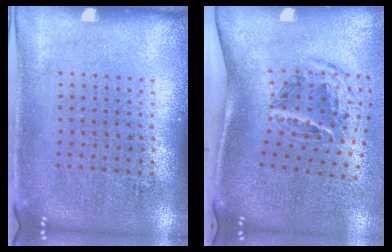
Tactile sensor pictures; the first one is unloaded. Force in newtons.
{"total": 1.9, "press": 1.1, "slide": 1.6}